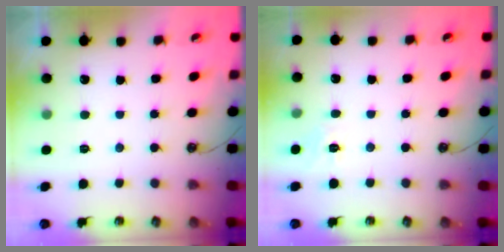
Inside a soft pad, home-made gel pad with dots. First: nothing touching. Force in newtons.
{"total": 5.3, "press": 5.2, "slide": 0.6}